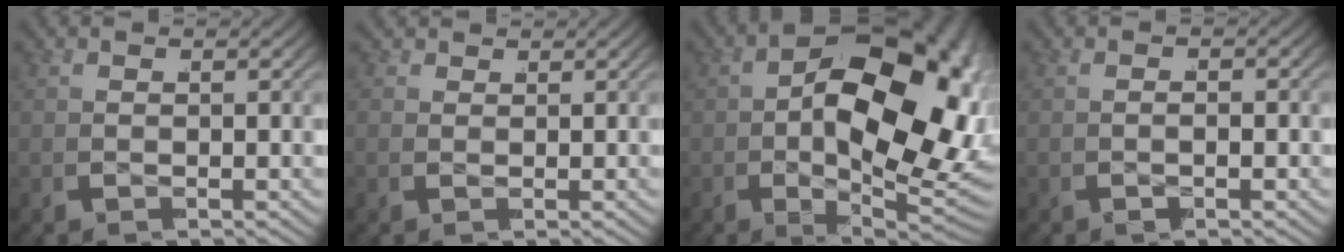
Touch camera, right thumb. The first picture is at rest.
{"total": 1.3, "force": [1.0, 0.8, 0.2], "torque": [-0.001, -0.004, 0.017]}
{"total": 20.8, "force": [-1.8, 12.1, 16.8], "torque": [-0.272, -0.045, -0.011]}
{"total": 1.0, "force": [-0.7, 0.1, 0.7], "torque": [-0.010, 0.003, -0.015]}